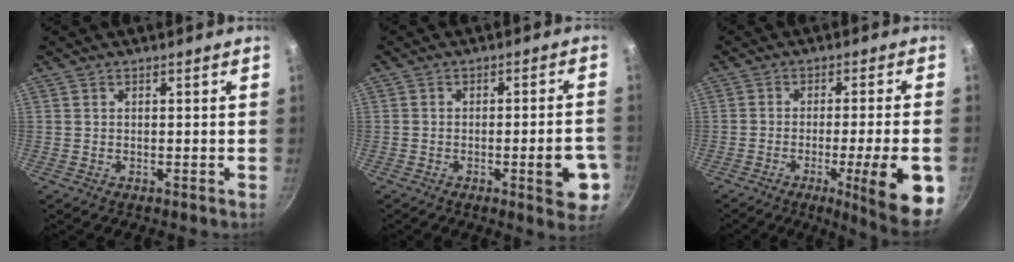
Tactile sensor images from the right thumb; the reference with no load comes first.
{"total": 8.8, "force": [-3.0, 2.4, 7.9], "torque": [-0.086, 0.015, -0.036]}
{"total": 14.8, "force": [-4.9, 1.8, 13.8], "torque": [-0.178, 0.014, -0.063]}